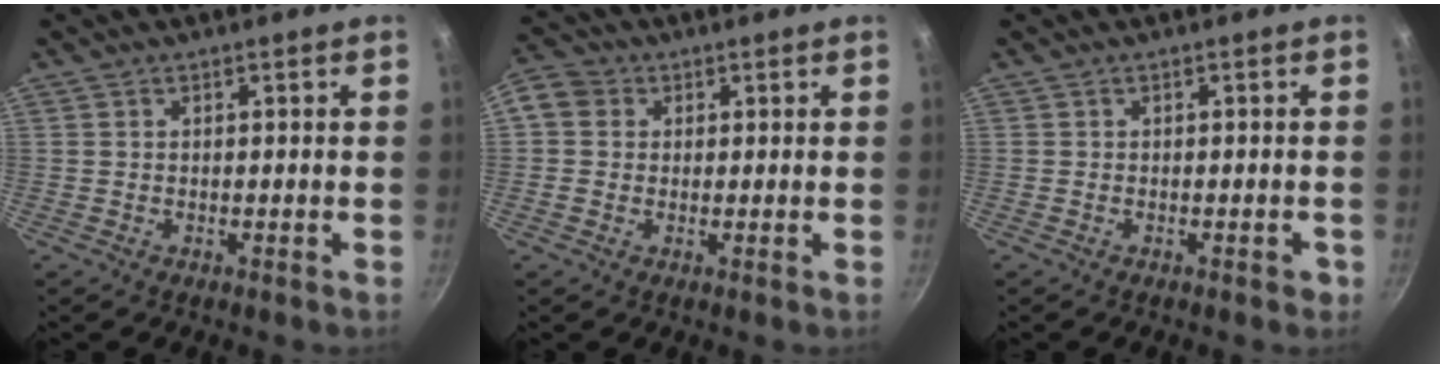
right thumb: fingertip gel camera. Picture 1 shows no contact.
{"total": 7.7, "force": [1.3, 6.9, 3.3], "torque": [-0.053, 0.016, 0.010]}
{"total": 1.4, "force": [-0.7, 0.8, 1.0], "torque": [-0.008, 0.008, -0.007]}